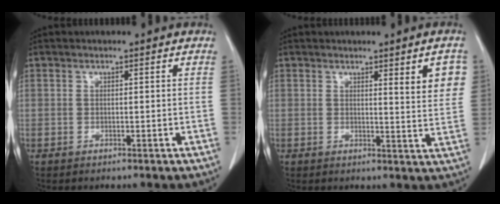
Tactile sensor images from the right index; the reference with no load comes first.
{"total": 5.5, "force": [2.3, 0.8, 4.9], "torque": [-0.055, -0.011, 0.026]}